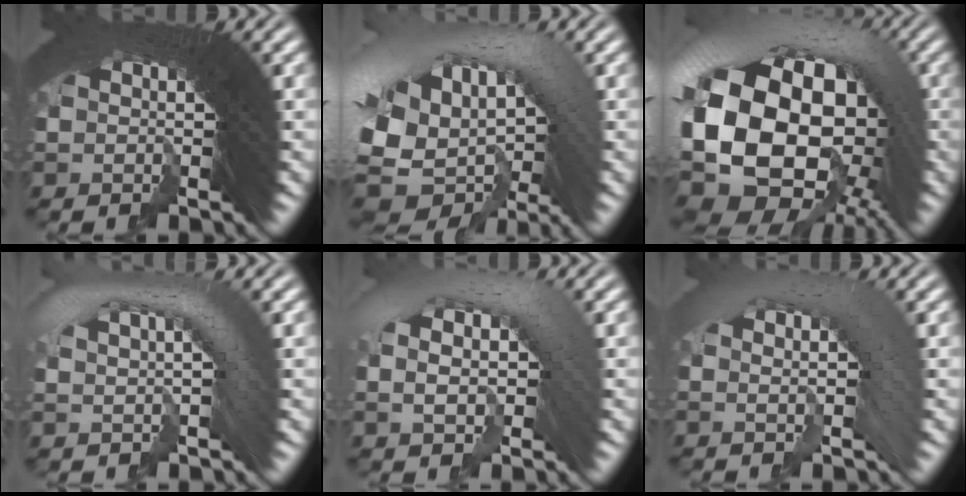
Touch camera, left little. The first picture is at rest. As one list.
[{"total": 9.8, "force": [-1.7, 6.8, 6.8], "torque": [-0.146, -0.002, -0.034]}, {"total": 17.3, "force": [-1.8, 12.2, 12.2], "torque": [-0.250, -0.037, -0.028]}, {"total": 3.8, "force": [0.7, 1.8, 3.3], "torque": [-0.062, 0.010, 0.009]}, {"total": 4.6, "force": [0.4, 2.8, 3.6], "torque": [-0.057, 0.016, -0.002]}, {"total": 3.1, "force": [0.6, 1.2, 2.8], "torque": [-0.035, 0.017, 0.002]}]